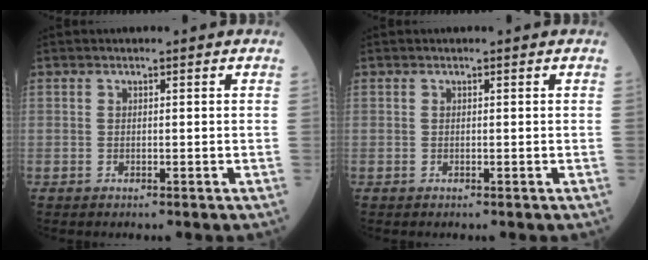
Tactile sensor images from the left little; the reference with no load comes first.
{"total": 0.0}